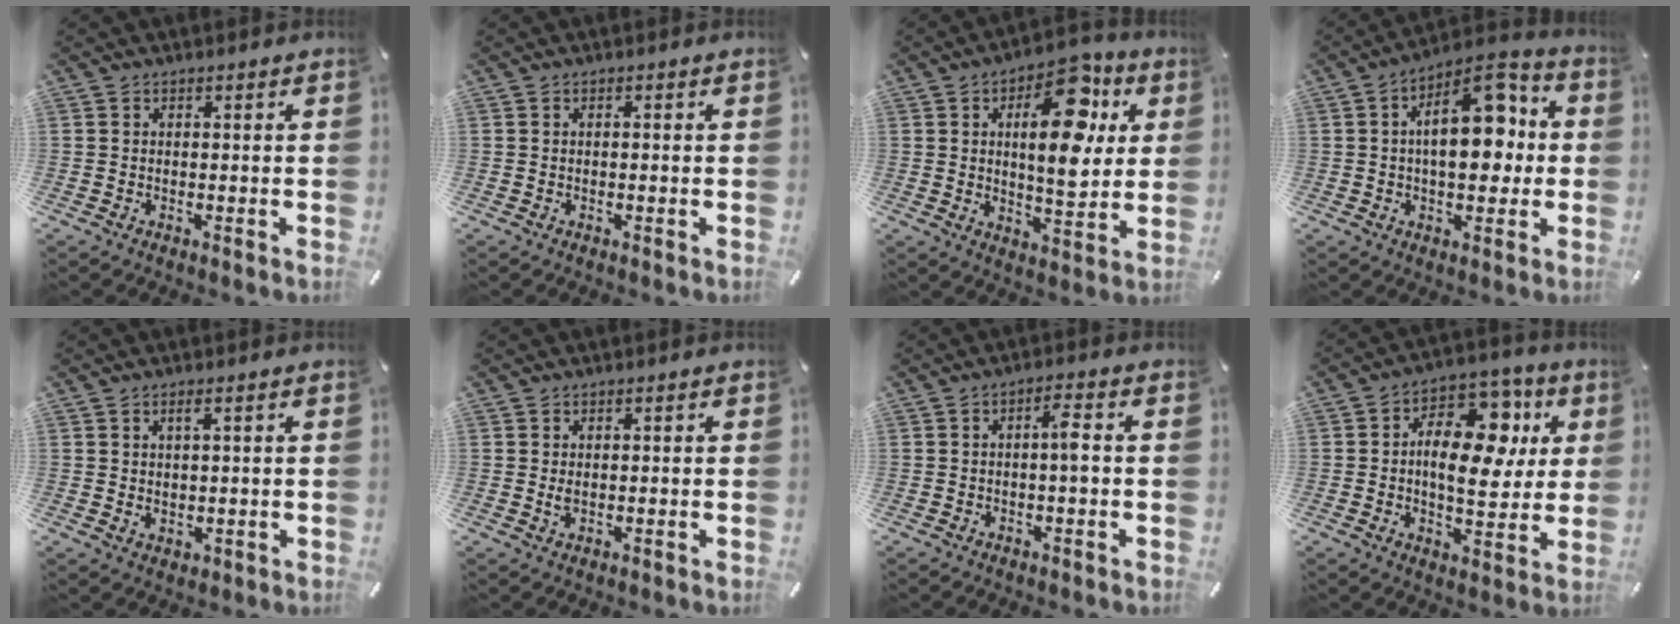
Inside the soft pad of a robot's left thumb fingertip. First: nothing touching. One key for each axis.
{"total": 0.5, "fx": -0.1, "fy": 0.1, "fz": 0.5, "tx": -0.009, "ty": -0.001, "tz": -0.002}
{"total": 17.6, "fx": 5.9, "fy": 8.5, "fz": 14.2, "tx": -0.191, "ty": -0.015, "tz": 0.093}
{"total": 15.6, "fx": 2.1, "fy": 8.7, "fz": 12.8, "tx": -0.174, "ty": -0.010, "tz": 0.033}
{"total": 2.4, "fx": 1.0, "fy": 1.4, "fz": 1.7, "tx": -0.027, "ty": 0.001, "tz": 0.013}
{"total": 1.5, "fx": 0.0, "fy": 0.8, "fz": 1.3, "tx": -0.034, "ty": 0.000, "tz": -0.004}
{"total": 4.6, "fx": -0.3, "fy": 1.3, "fz": 4.4, "tx": -0.071, "ty": 0.009, "tz": -0.010}
{"total": 17.1, "fx": 4.2, "fy": 10.7, "fz": 12.7, "tx": -0.184, "ty": -0.024, "tz": 0.073}